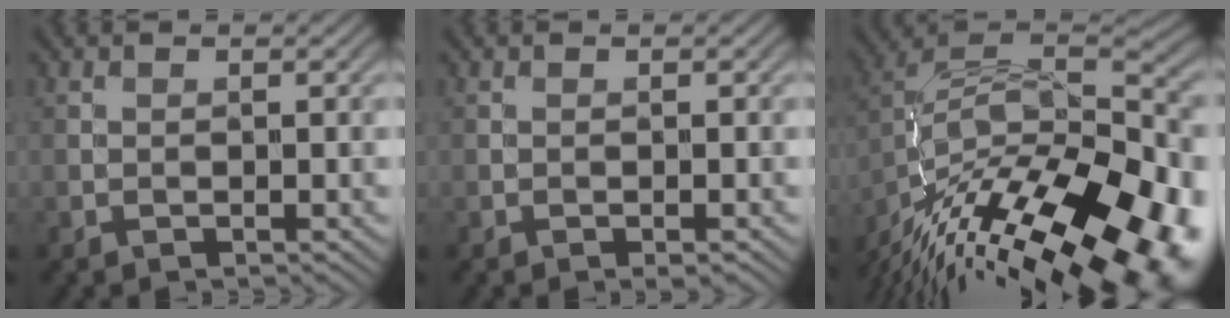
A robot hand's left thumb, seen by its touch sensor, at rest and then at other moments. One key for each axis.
{"total": 0.7, "fx": -0.5, "fy": 0.2, "fz": 0.5, "tx": -0.009, "ty": 0.000, "tz": -0.007}
{"total": 18.6, "fx": -12.0, "fy": 6.7, "fz": 12.5, "tx": -0.199, "ty": 0.001, "tz": -0.177}